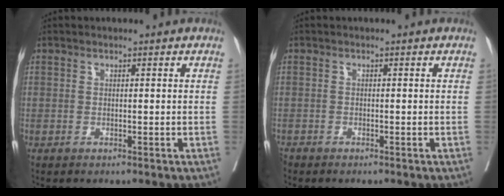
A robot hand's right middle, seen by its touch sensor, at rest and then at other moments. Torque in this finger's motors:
{"motor_torque": [0.40, -0.38, 0.24, 0.09]}